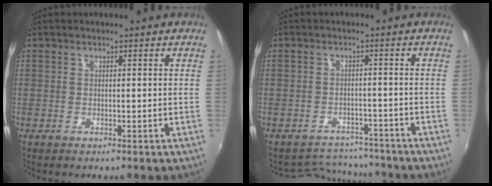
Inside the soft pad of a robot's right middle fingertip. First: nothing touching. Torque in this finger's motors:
{"motor_torque": [-0.52, -0.60, -0.15, -0.05]}